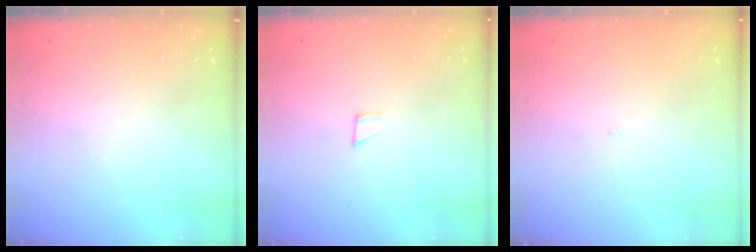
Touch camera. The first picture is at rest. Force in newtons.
{"total": 2.3, "press": 2.3, "slide": 0.2}
{"total": 0.9, "press": 0.9, "slide": 0.0}